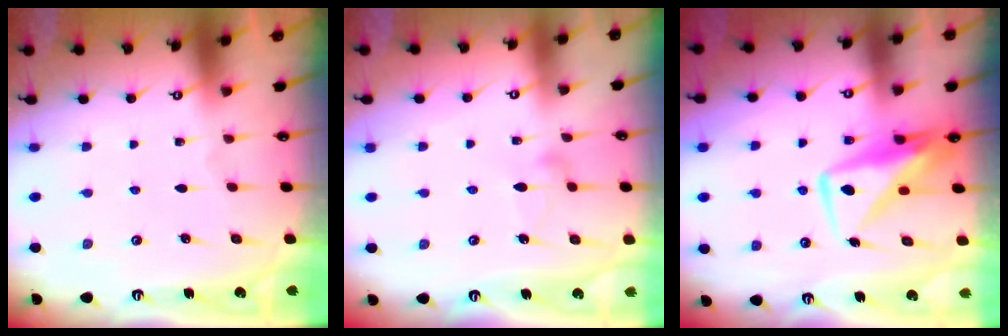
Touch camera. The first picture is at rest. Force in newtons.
{"total": 6.4, "press": 6.4, "slide": 0.2}
{"total": 10.2, "press": 10.2, "slide": 1.1}